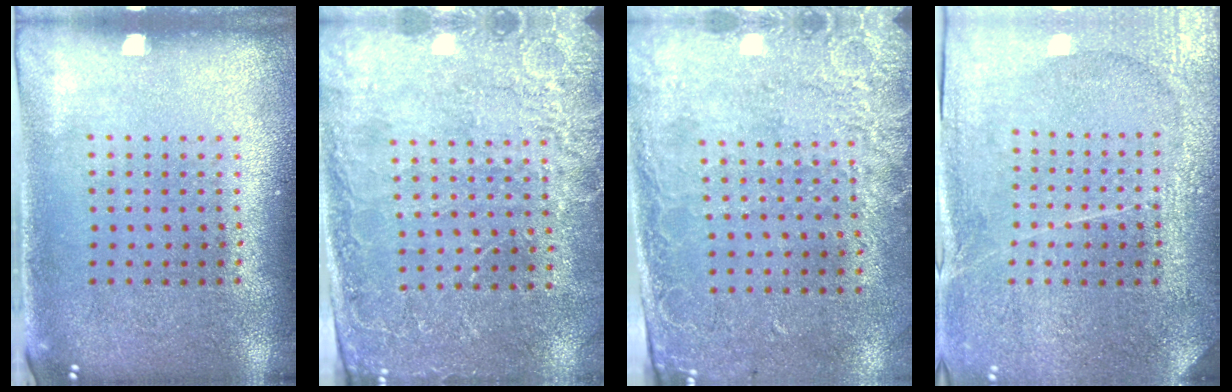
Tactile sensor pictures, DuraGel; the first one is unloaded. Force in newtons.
{"total": 2.7, "press": 2.6, "slide": 0.3}
{"total": 2.6, "press": 2.0, "slide": 1.7}
{"total": 3.8, "press": 3.4, "slide": 1.6}